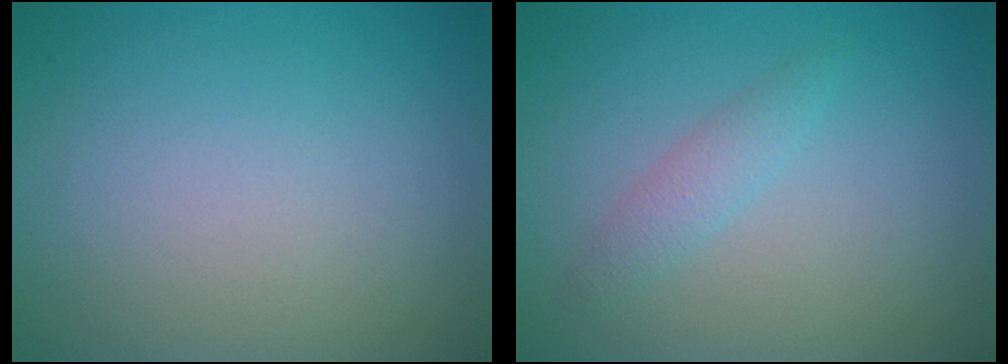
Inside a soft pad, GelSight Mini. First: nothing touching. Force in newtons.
{"total": 1.5, "press": 1.5, "slide": 0.0}